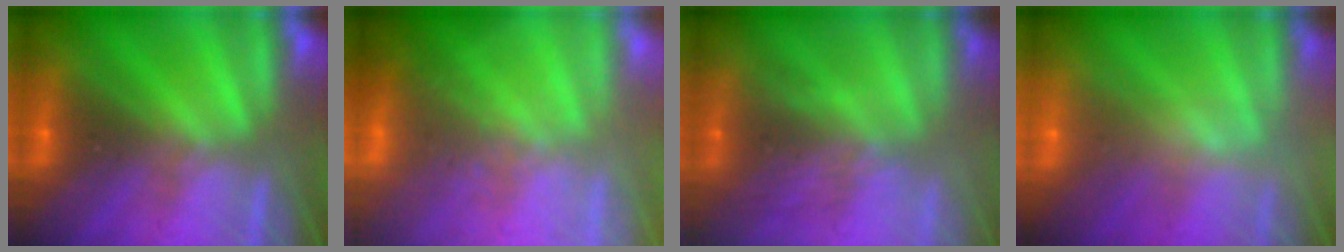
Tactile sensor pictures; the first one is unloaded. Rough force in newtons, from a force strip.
{"total": 6.9}
{"total": 2.9}
{"total": 2.3}